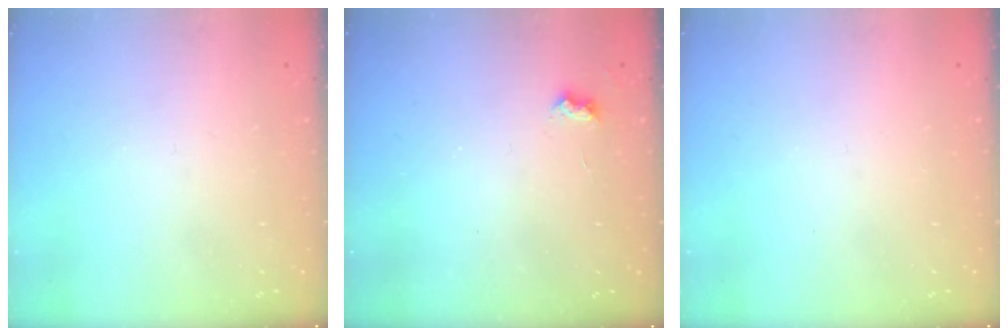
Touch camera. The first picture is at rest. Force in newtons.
{"total": 3.9, "press": 3.9, "slide": 0.5}
{"total": 0.0}